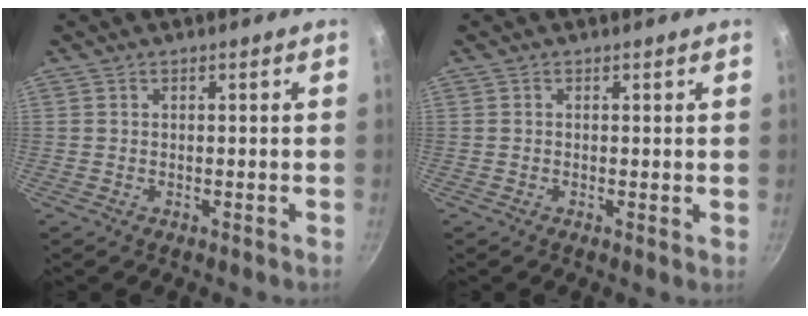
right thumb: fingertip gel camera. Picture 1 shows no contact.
{"total": 0.5, "force": [0.1, 0.2, 0.5], "torque": [-0.008, -0.001, -0.001]}